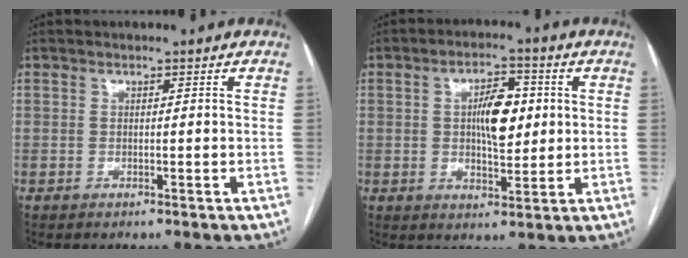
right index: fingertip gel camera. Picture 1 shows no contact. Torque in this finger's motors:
{"motor_torque": [0.30, 0.05, 0.21, 0.08]}